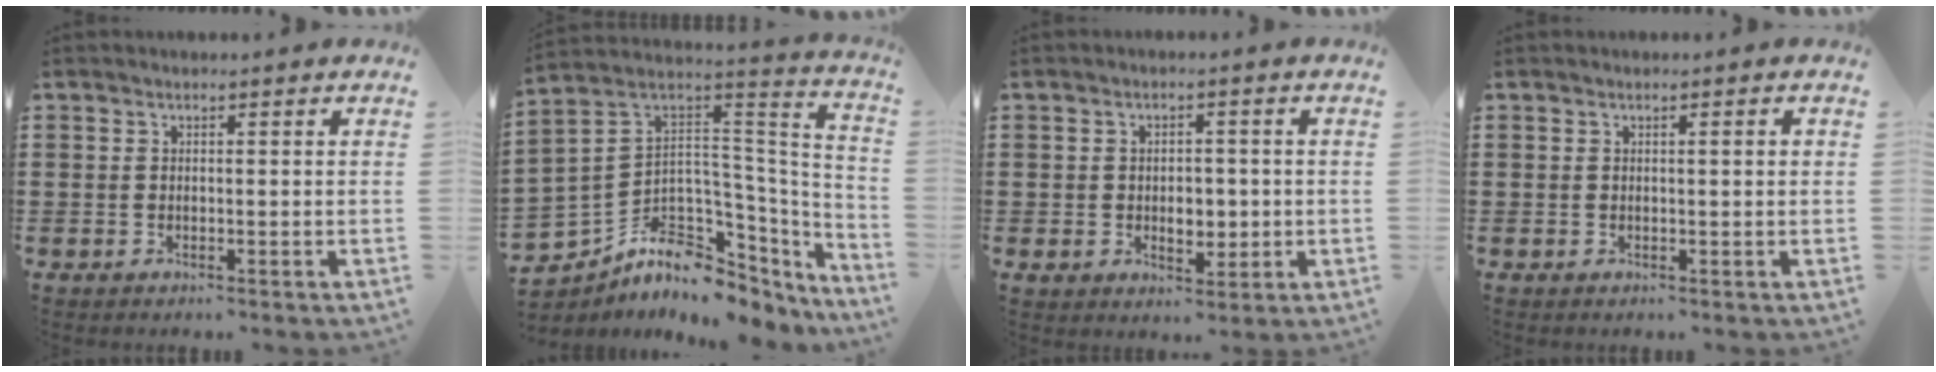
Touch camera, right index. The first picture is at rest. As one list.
[{"total": 7.4, "force": [-3.9, 5.1, 3.8], "torque": [-0.098, -0.022, -0.067]}, {"total": 3.9, "force": [-0.5, 2.8, 2.6], "torque": [-0.042, -0.002, -0.015]}, {"total": 1.0, "force": [0.2, 0.0, 1.0], "torque": [-0.019, 0.001, 0.002]}]